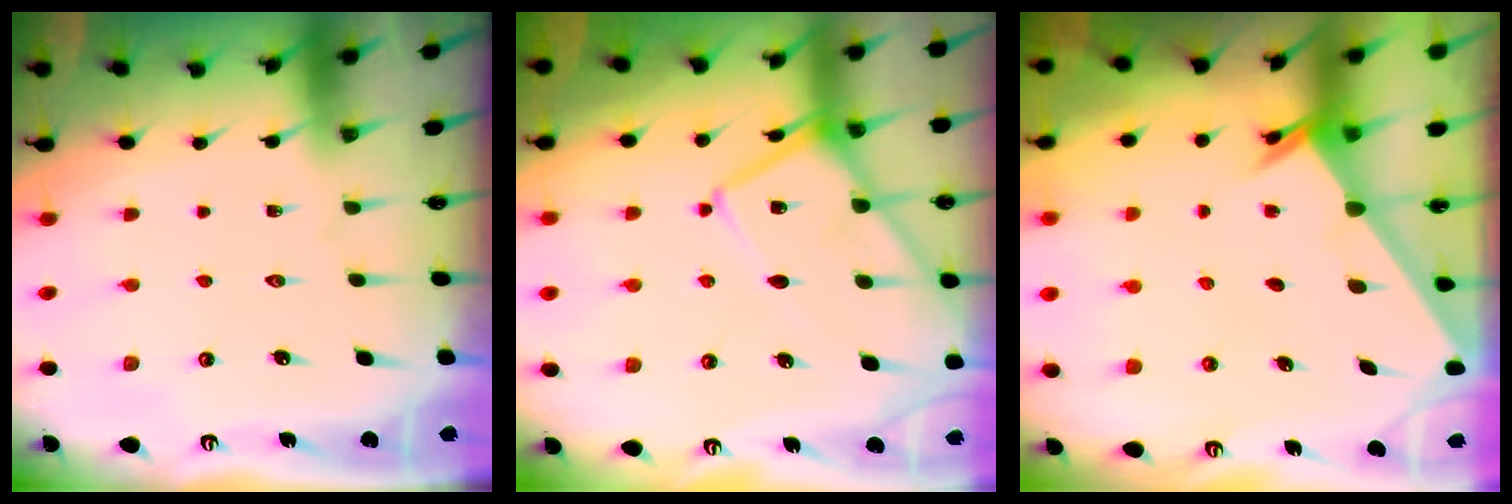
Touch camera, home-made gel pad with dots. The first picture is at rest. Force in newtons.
{"total": 12.3, "press": 12.3, "slide": 0.9}
{"total": 2.4, "press": 2.4, "slide": 0.2}